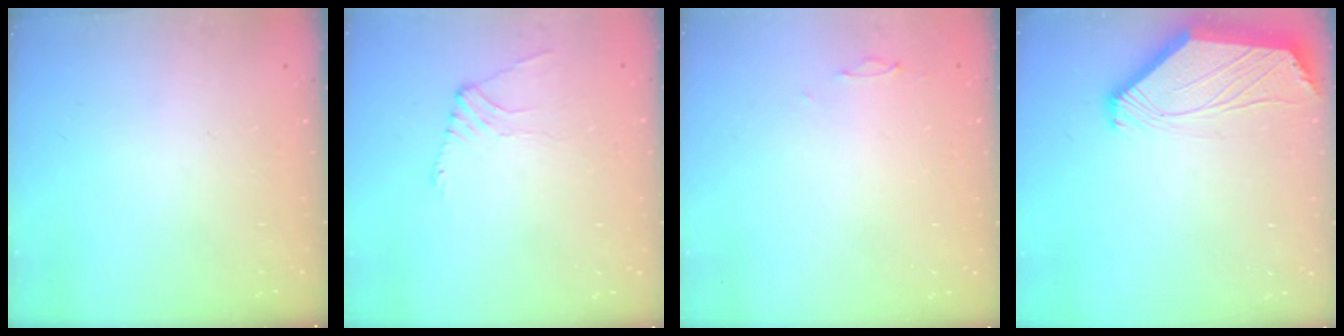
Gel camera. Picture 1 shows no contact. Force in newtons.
{"total": 0.7, "press": 0.6, "slide": 0.3}
{"total": 0.0}
{"total": 2.5, "press": 2.5, "slide": 0.6}